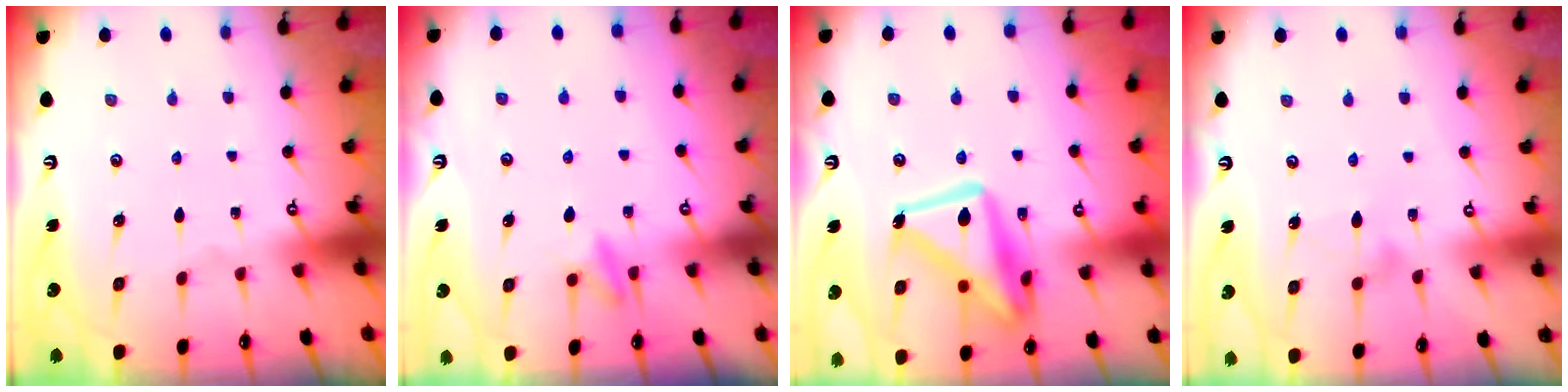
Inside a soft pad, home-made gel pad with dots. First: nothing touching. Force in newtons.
{"total": 7.8, "press": 7.7, "slide": 1.5}
{"total": 18.9, "press": 18.8, "slide": 1.5}
{"total": 7.5, "press": 7.5, "slide": 0.4}